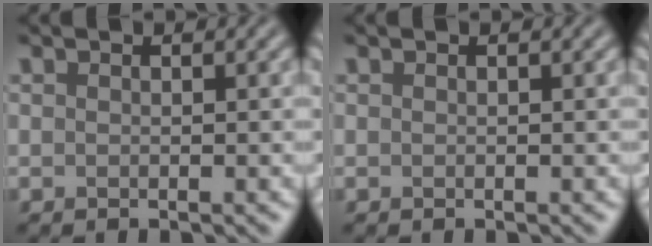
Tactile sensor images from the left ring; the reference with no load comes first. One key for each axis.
{"total": 0.0}